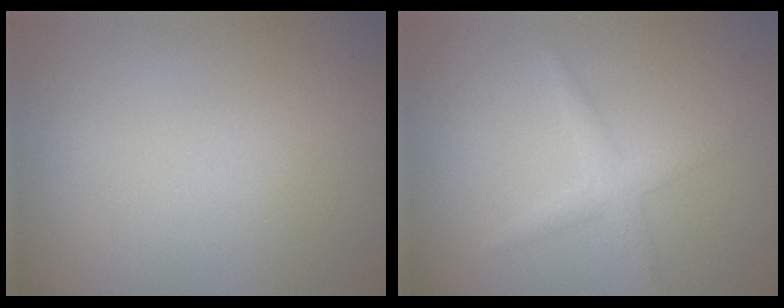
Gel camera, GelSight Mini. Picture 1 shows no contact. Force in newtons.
{"total": 1.9, "press": 1.9, "slide": 0.0}